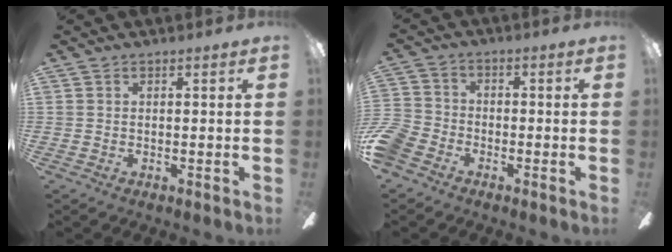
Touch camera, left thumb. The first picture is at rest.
{"total": 7.7, "force": [-4.6, 5.2, 3.3], "torque": [-0.084, 0.028, -0.090]}